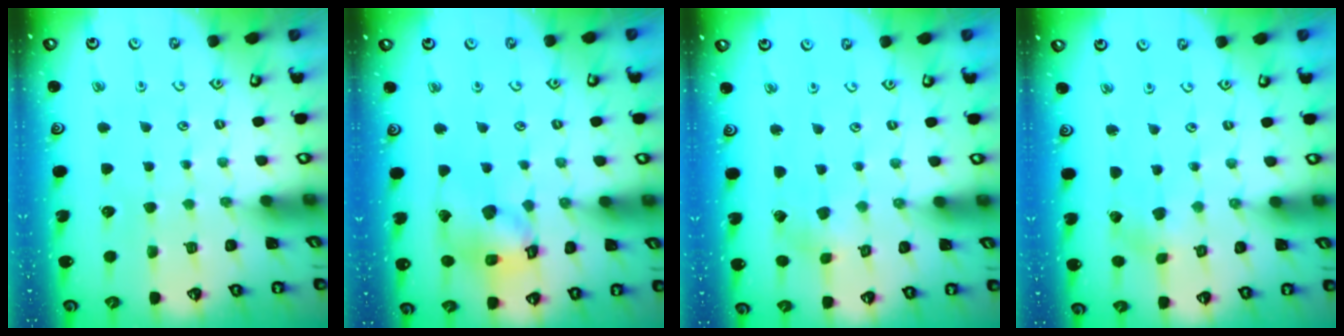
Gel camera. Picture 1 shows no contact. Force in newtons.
{"total": 14.1, "press": 13.9, "slide": 1.9}
{"total": 2.0, "press": 2.0, "slide": 0.1}
{"total": 1.3, "press": 1.3, "slide": 0.2}